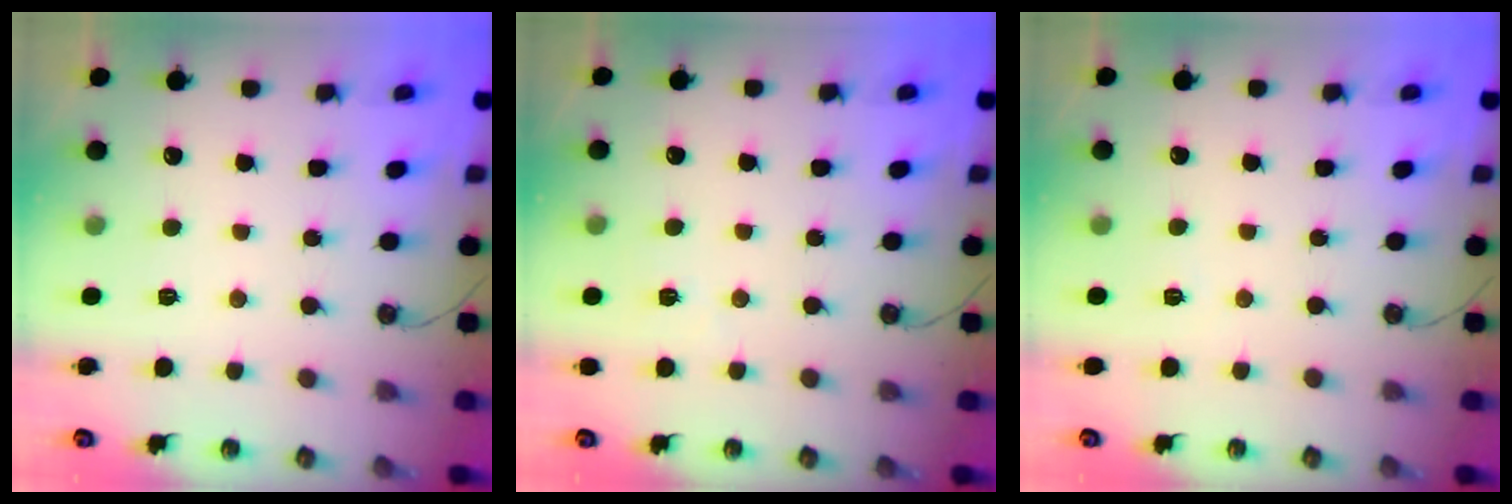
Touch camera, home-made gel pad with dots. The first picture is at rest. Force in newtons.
{"total": 4.8, "press": 1.3, "slide": 4.6}
{"total": 3.4, "press": 2.7, "slide": 2.1}